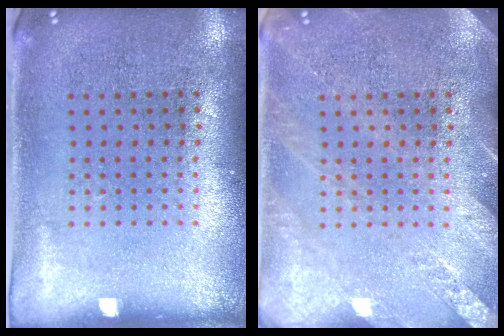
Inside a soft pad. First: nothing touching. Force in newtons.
{"total": 2.6, "press": 2.6, "slide": 0.2}